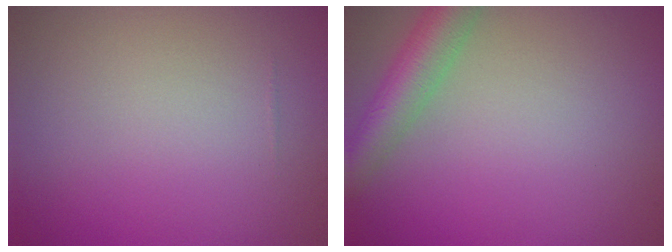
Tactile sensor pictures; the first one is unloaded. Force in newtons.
{"total": 4.6, "press": 4.6, "slide": 0.2}